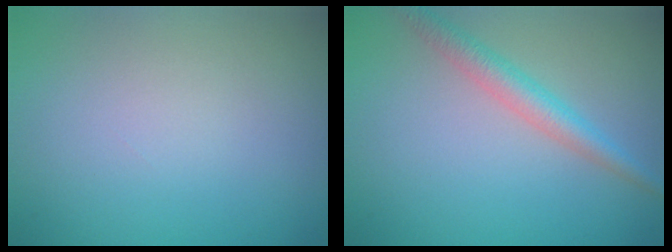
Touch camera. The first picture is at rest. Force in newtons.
{"total": 2.7, "press": 2.7, "slide": 0.0}